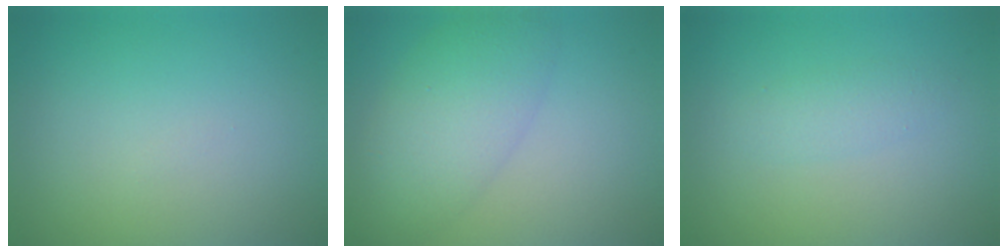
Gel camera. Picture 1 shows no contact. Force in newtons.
{"total": 5.6, "press": 5.6, "slide": 0.2}
{"total": 1.5, "press": 1.5, "slide": 0.1}